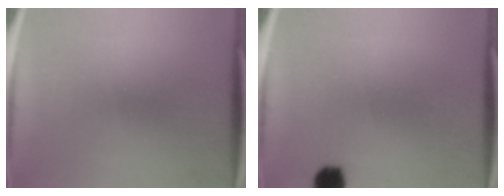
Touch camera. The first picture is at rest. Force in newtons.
{"total": 3.8}